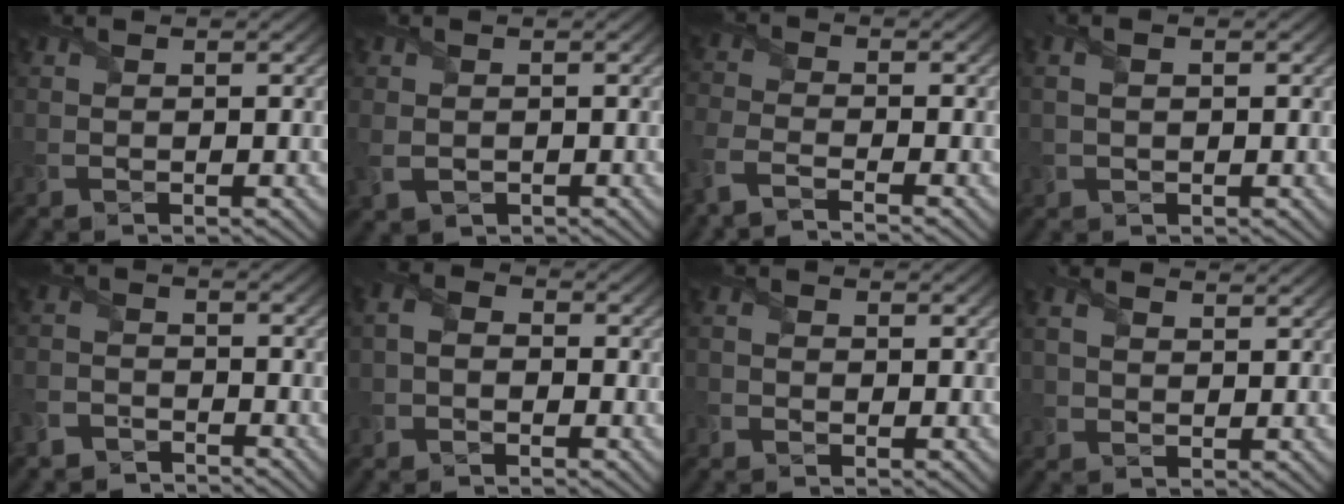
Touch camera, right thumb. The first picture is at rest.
{"total": 2.6, "force": [-0.3, 2.1, 1.5], "torque": [-0.052, -0.007, -0.004]}
{"total": 4.9, "force": [-3.8, 1.2, 2.8], "torque": [-0.072, -0.015, -0.092]}
{"total": 1.9, "force": [0.4, 0.8, 1.7], "torque": [-0.039, 0.002, 0.013]}
{"total": 4.0, "force": [-3.8, 1.2, 0.7], "torque": [-0.017, -0.004, -0.085]}
{"total": 2.4, "force": [-1.3, 1.7, 1.1], "torque": [-0.020, 0.004, -0.030]}
{"total": 1.3, "force": [-0.9, 0.9, 0.3], "torque": [-0.007, -0.001, -0.018]}
{"total": 3.8, "force": [2.0, 2.3, 2.3], "torque": [-0.069, 0.006, 0.038]}